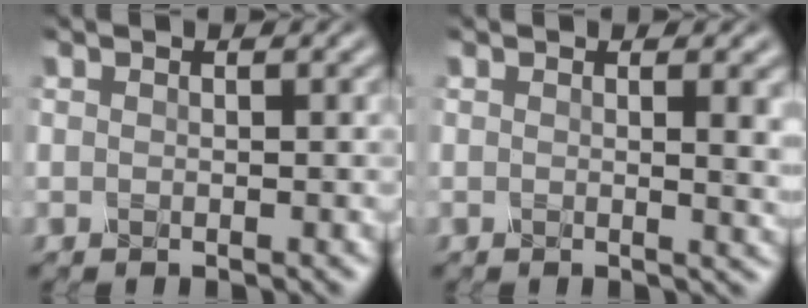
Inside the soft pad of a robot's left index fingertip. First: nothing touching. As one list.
[{"total": 2.1, "force": [0.7, 0.6, 1.9], "torque": [-0.022, -0.006, 0.012]}]